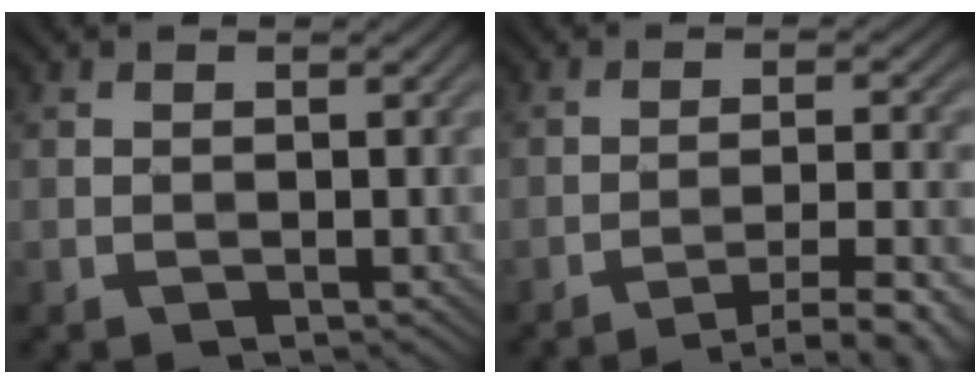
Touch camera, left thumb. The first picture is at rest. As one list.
[{"total": 7.1, "force": [-5.1, 1.0, 4.9], "torque": [-0.077, 0.016, -0.078]}]